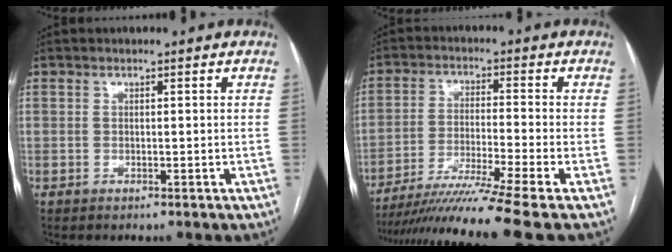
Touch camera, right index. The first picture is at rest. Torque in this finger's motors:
{"motor_torque": [1.30, -0.83, 0.34, 0.17]}